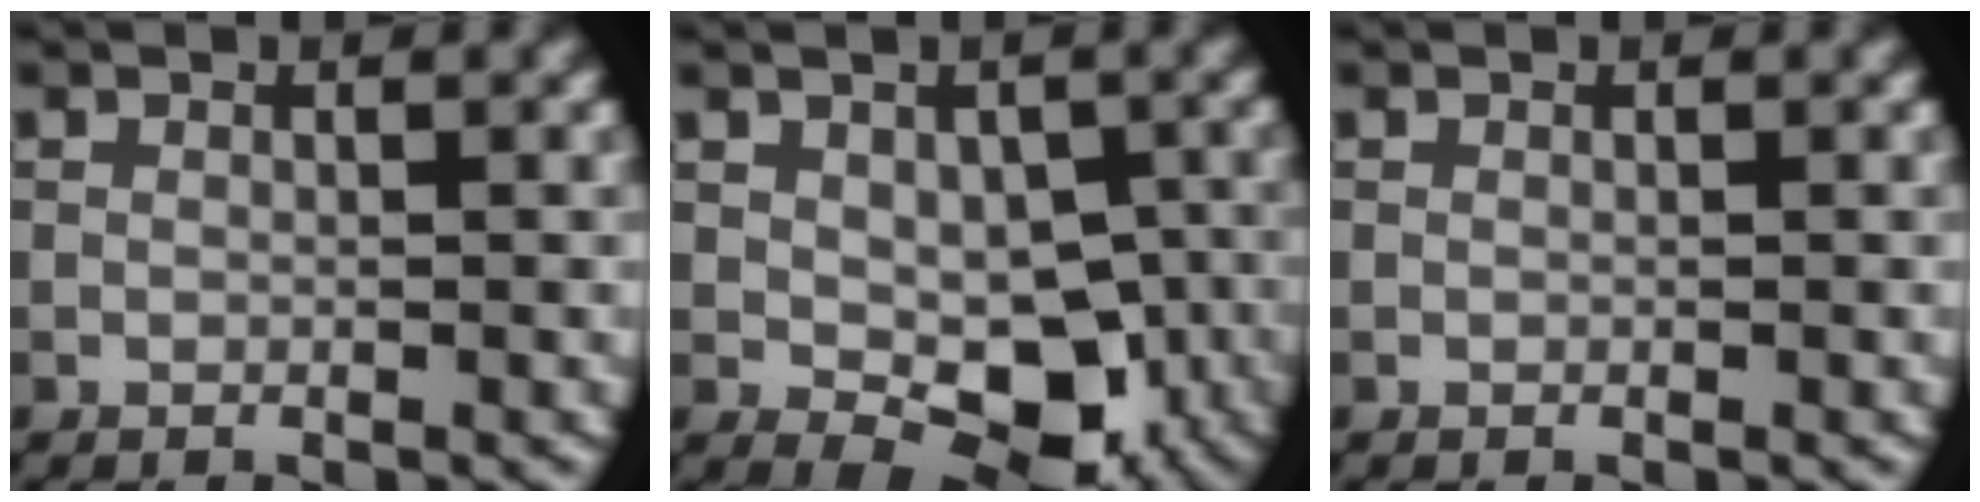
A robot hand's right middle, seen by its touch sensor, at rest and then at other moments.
{"total": 6.5, "force": [-1.2, 4.0, 4.9], "torque": [-0.078, -0.007, -0.016]}
{"total": 0.0}